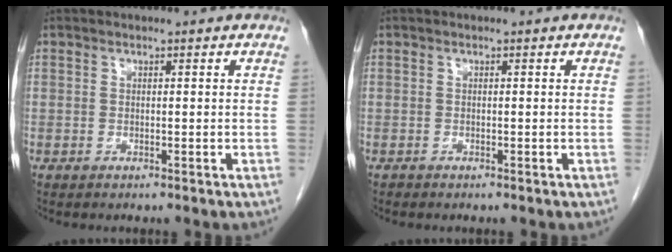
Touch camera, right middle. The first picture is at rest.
{"total": 0.0}